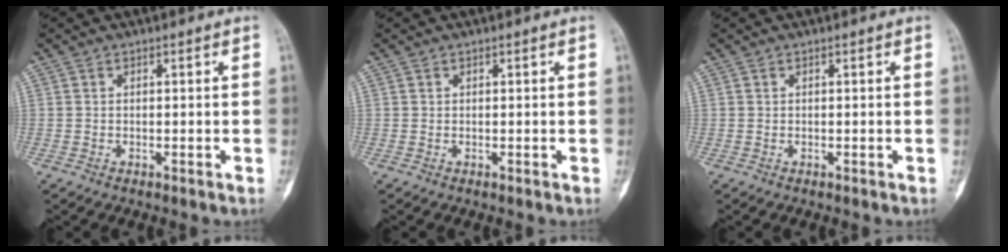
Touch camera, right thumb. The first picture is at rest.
{"total": 0.0}
{"total": 0.0}